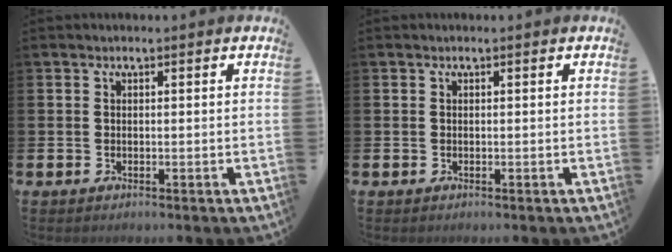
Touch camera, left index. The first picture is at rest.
{"total": 0.0}